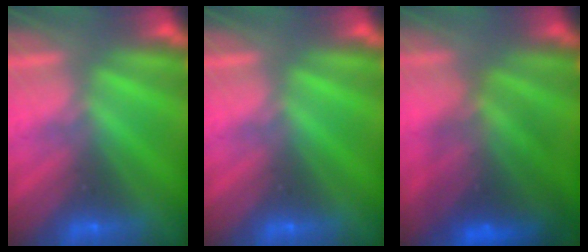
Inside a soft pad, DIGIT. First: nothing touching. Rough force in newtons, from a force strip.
{"total": 0.0}
{"total": 7.5}